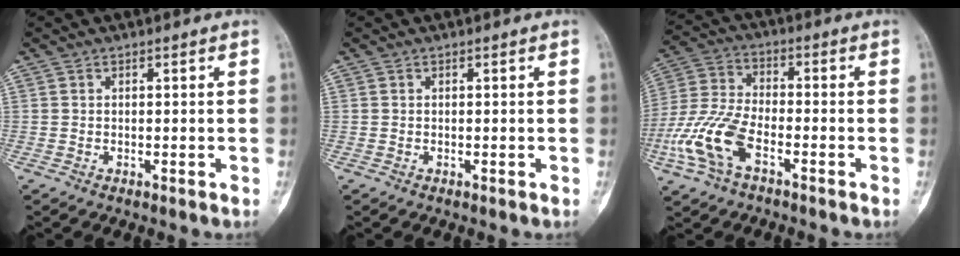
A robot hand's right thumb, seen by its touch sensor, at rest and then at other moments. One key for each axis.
{"total": 0.0}
{"total": 11.9, "fx": -5.1, "fy": 6.0, "fz": 8.9, "tx": -0.204, "ty": 0.026, "tz": -0.101}